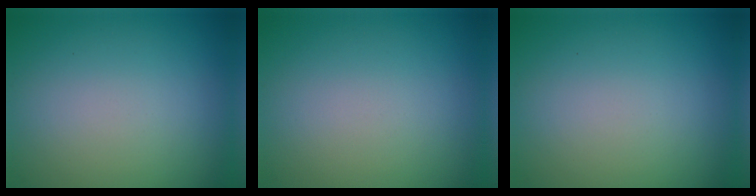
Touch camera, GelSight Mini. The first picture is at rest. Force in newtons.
{"total": 0.0}
{"total": 0.0}